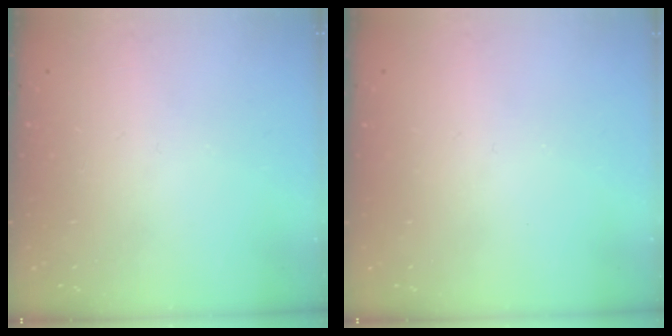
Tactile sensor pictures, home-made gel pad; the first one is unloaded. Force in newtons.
{"total": 0.0}